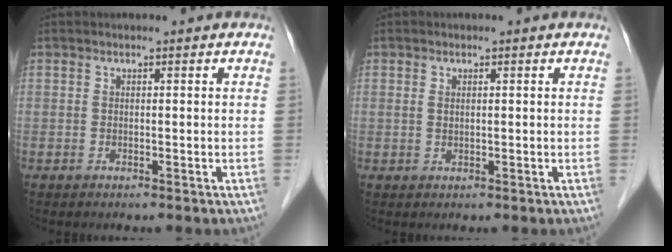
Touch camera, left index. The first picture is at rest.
{"total": 1.1, "force": [0.3, 0.5, 0.9], "torque": [-0.025, 0.000, 0.010]}